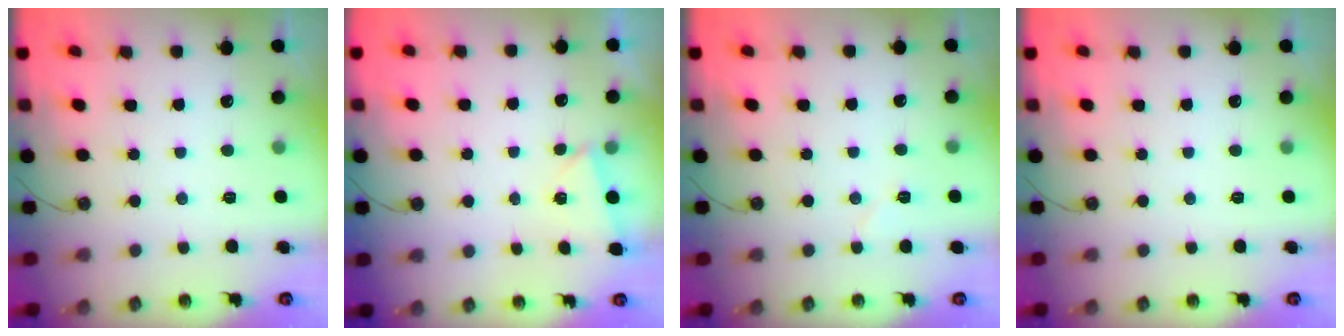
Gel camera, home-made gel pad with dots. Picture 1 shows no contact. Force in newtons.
{"total": 2.3, "press": 1.3, "slide": 1.9}
{"total": 4.7, "press": 4.3, "slide": 1.8}
{"total": 0.0}